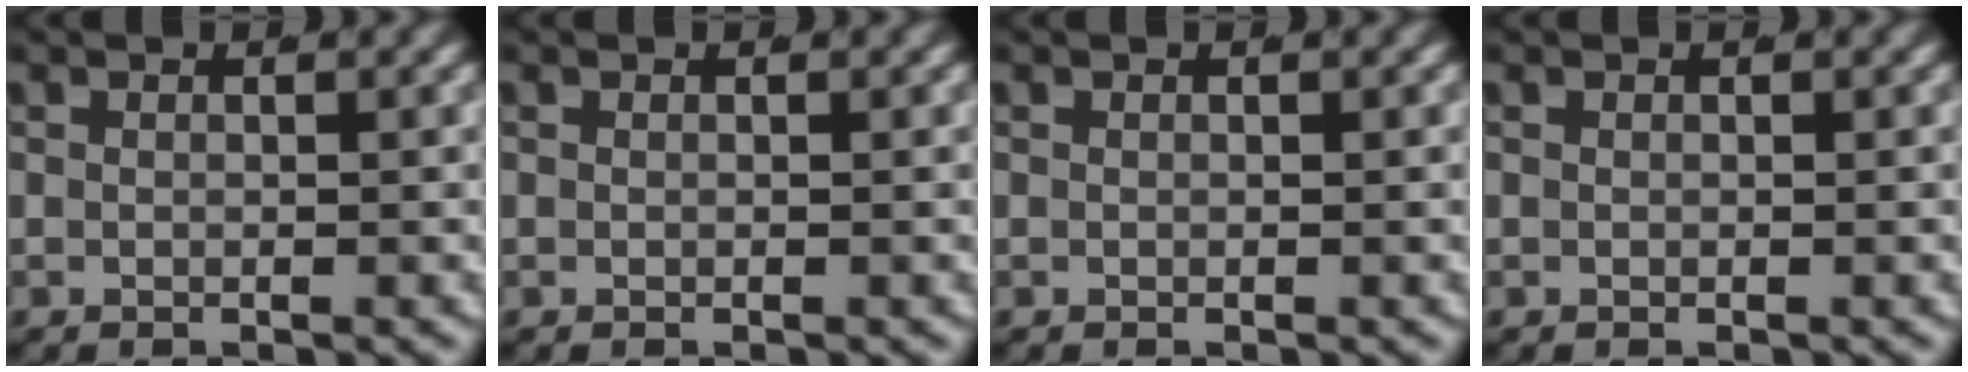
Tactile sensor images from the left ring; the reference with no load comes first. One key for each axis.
{"total": 0.0}
{"total": 0.0}
{"total": 0.0}